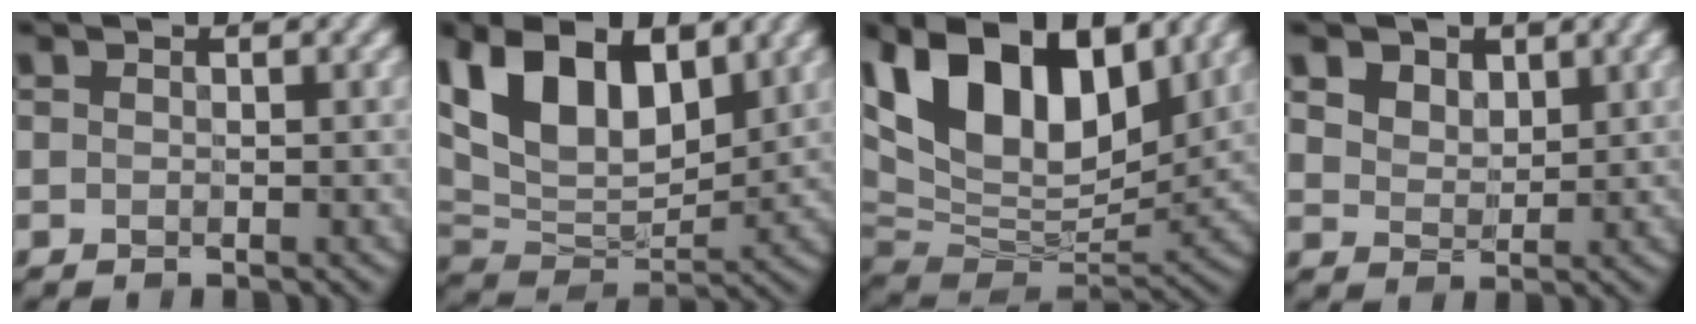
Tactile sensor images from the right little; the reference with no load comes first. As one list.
[{"total": 11.8, "force": [4.7, 6.6, 8.6], "torque": [-0.179, 0.009, 0.081]}, {"total": 15.6, "force": [6.5, 9.0, 10.9], "torque": [-0.206, 0.033, 0.104]}, {"total": 3.5, "force": [1.9, 2.5, 1.5], "torque": [-0.063, -0.005, 0.046]}]